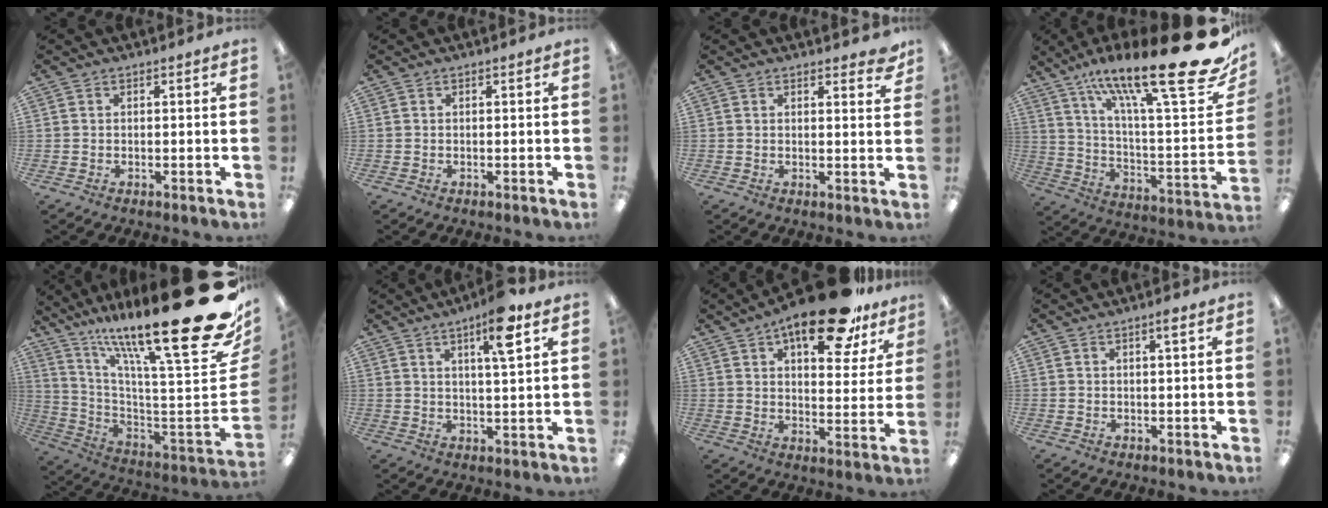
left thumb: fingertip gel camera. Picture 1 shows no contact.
{"total": 0.0}
{"total": 2.9, "force": [2.3, 0.9, 1.5], "torque": [-0.011, -0.012, 0.036]}
{"total": 27.4, "force": [17.8, 5.3, 20.2], "torque": [-0.308, -0.120, 0.284]}
{"total": 29.9, "force": [19.2, 5.6, 22.2], "torque": [-0.305, -0.155, 0.323]}
{"total": 9.8, "force": [5.3, 1.9, 7.9], "torque": [-0.117, -0.016, 0.079]}
{"total": 18.8, "force": [12.6, 7.3, 11.9], "torque": [-0.172, -0.063, 0.204]}
{"total": 2.2, "force": [1.3, 0.4, 1.7], "torque": [-0.030, 0.000, 0.020]}